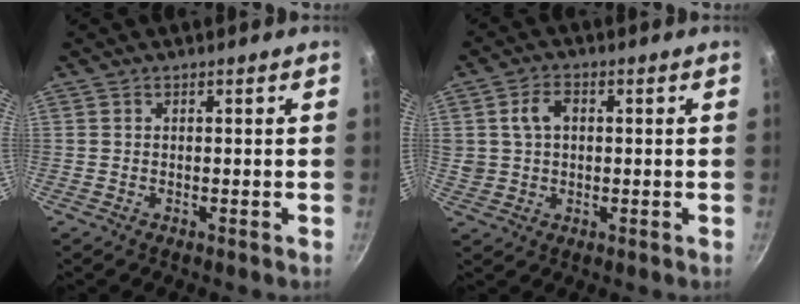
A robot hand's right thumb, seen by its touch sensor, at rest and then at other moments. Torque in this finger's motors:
{"motor_torque": [-0.12, 0.20, 0.07, 0.31, 0.03]}